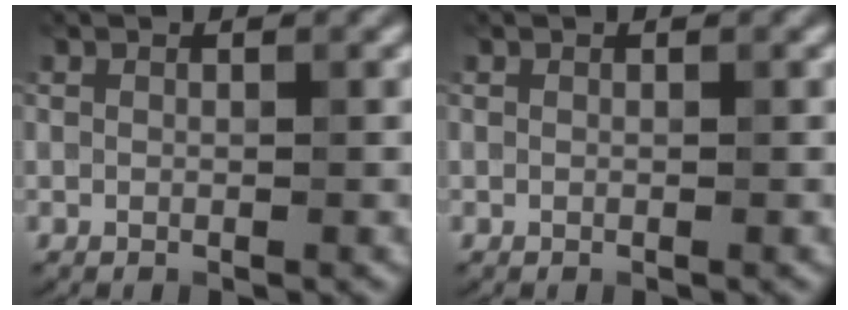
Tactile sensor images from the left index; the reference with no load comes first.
{"total": 0.0}